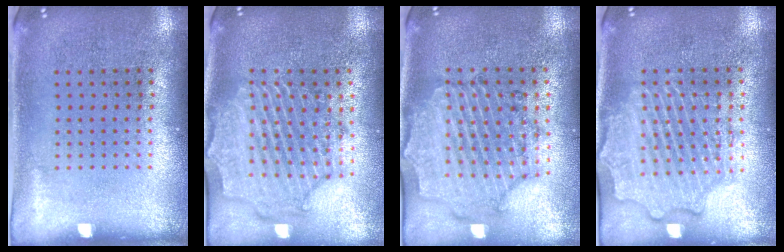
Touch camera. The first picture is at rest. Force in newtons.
{"total": 2.2, "press": 2.1, "slide": 0.8}
{"total": 1.6, "press": 1.6, "slide": 0.3}
{"total": 2.3, "press": 2.3, "slide": 0.3}